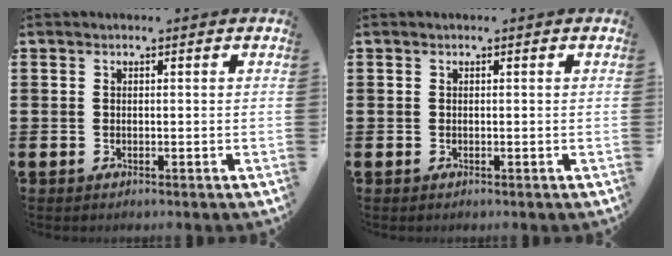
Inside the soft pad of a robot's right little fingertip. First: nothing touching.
{"total": 0.0}